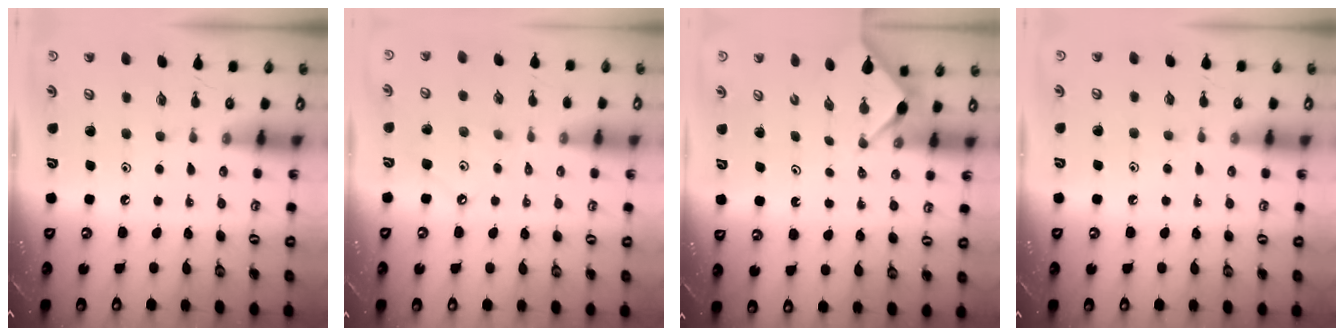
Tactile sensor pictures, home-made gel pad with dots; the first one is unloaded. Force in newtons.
{"total": 4.2, "press": 4.2, "slide": 0.4}
{"total": 2.9, "press": 2.8, "slide": 0.3}
{"total": 5.0, "press": 5.0, "slide": 0.6}